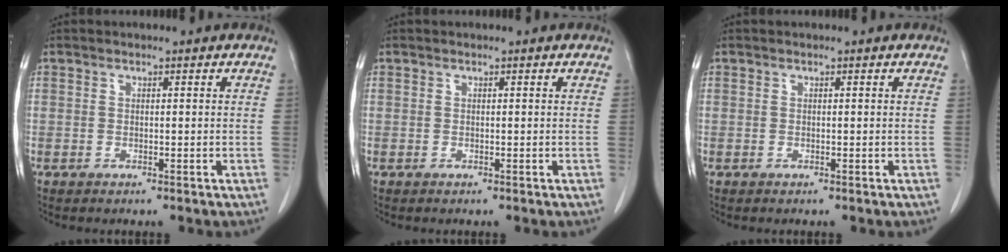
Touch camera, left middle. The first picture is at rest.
{"total": 0.0}
{"total": 0.0}